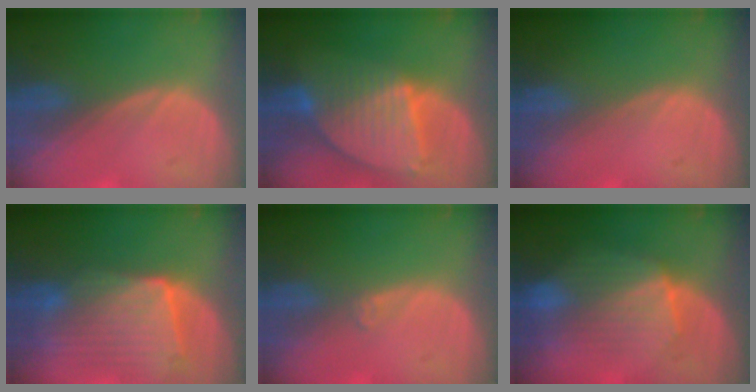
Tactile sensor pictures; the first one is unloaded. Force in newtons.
{"total": 9.1, "press": 7.8, "slide": 4.7}
{"total": 0.0}
{"total": 9.8, "press": 8.8, "slide": 4.3}
{"total": 0.9, "press": 0.7, "slide": 0.6}
{"total": 8.2, "press": 8.1, "slide": 1.3}